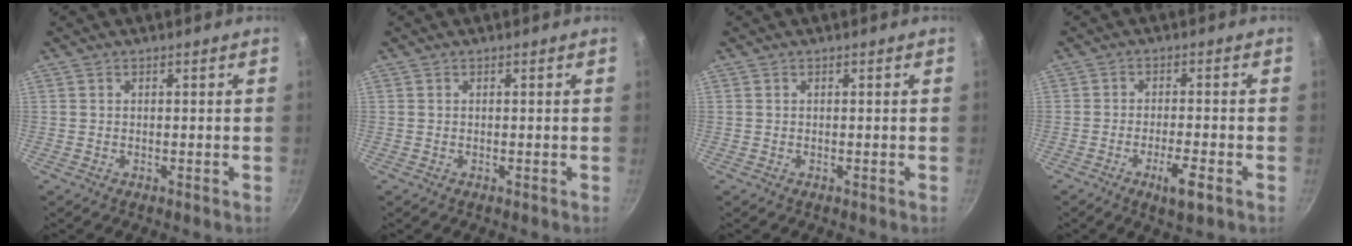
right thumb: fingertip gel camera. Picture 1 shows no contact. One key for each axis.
{"total": 0.0}
{"total": 0.0}
{"total": 5.5, "fx": -2.7, "fy": 1.1, "fz": 4.6, "tx": -0.079, "ty": 0.010, "tz": -0.043}